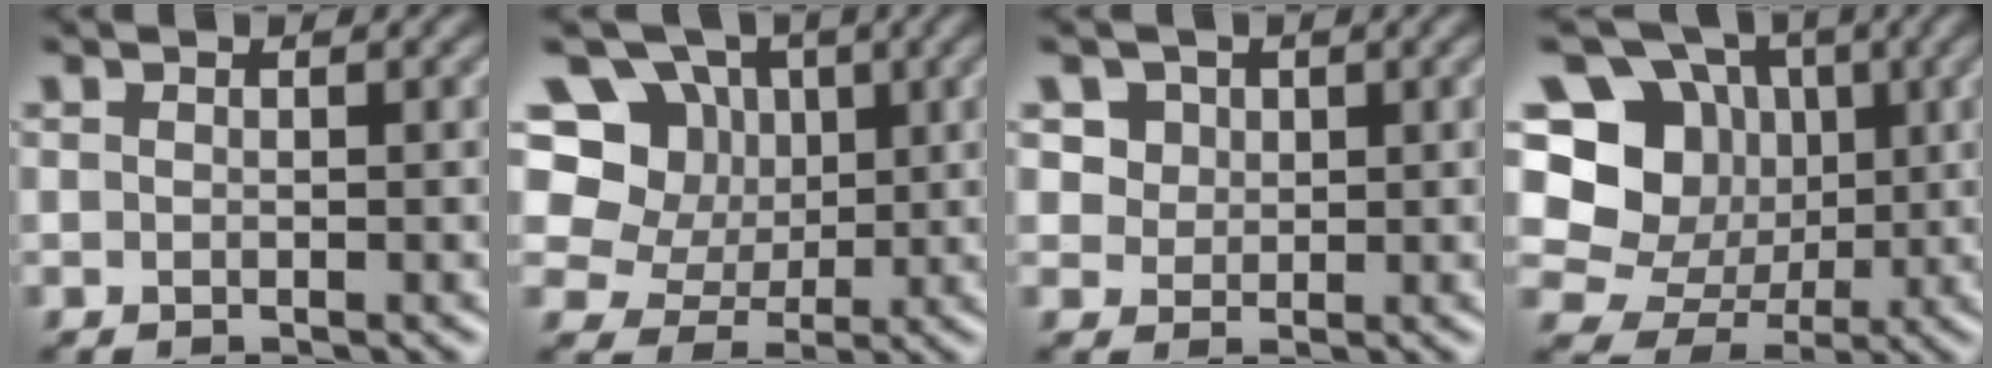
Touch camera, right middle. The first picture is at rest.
{"total": 10.1, "force": [3.4, 8.5, 4.2], "torque": [-0.082, 0.023, 0.047]}
{"total": 4.5, "force": [2.3, 3.4, 1.8], "torque": [-0.043, 0.004, 0.035]}
{"total": 12.7, "force": [2.1, 11.4, 5.2], "torque": [-0.140, 0.042, 0.020]}